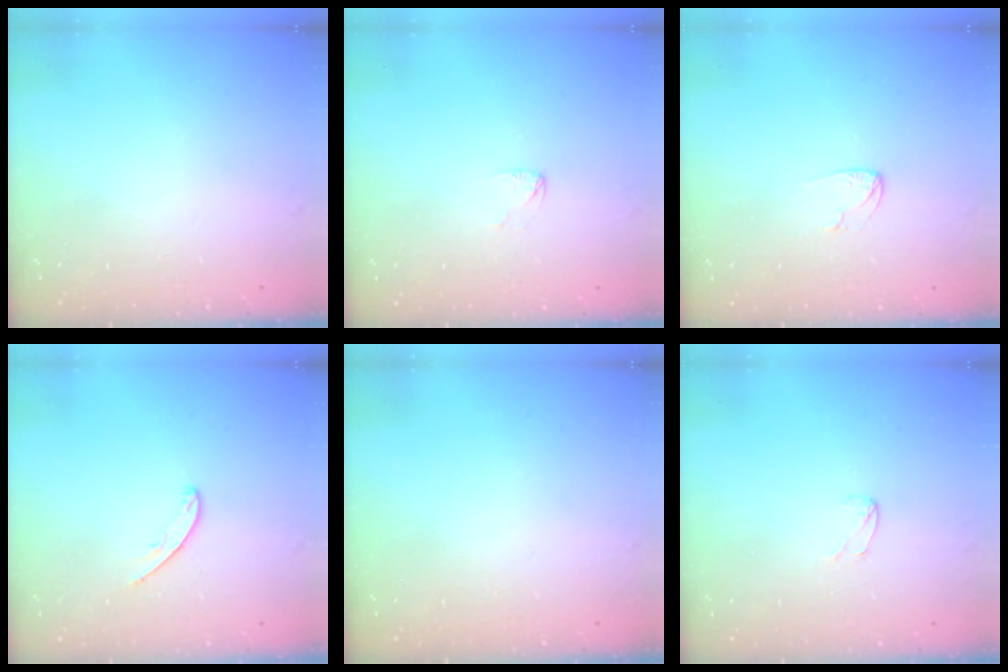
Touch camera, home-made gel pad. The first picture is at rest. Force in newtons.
{"total": 2.4, "press": 2.4, "slide": 0.2}
{"total": 4.3, "press": 4.3, "slide": 0.4}
{"total": 4.4, "press": 4.4, "slide": 0.3}
{"total": 0.0}
{"total": 3.0, "press": 3.0, "slide": 0.3}